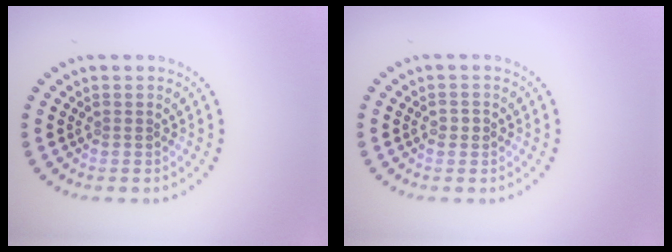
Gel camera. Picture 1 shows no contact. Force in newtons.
{"total": 1.1, "press": 1.1, "slide": 0.1}